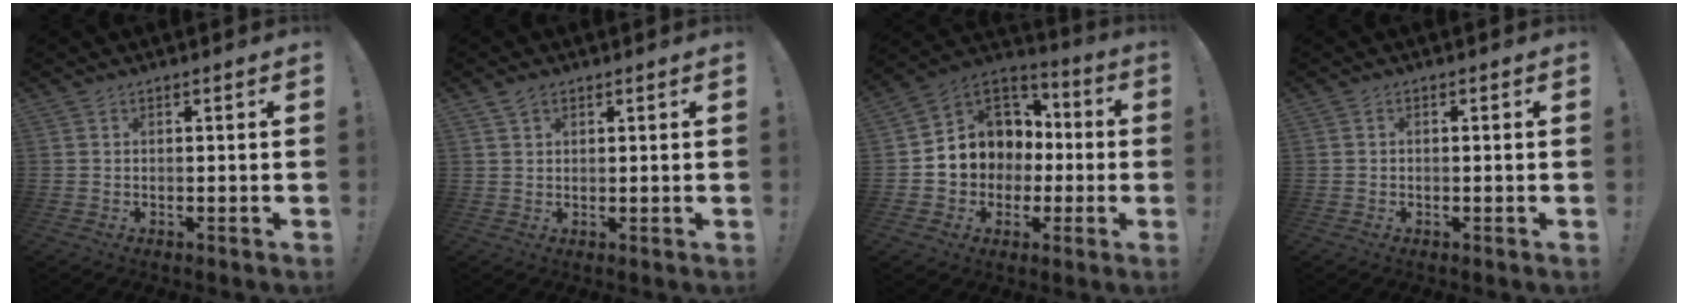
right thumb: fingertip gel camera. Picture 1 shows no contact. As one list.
[{"total": 2.5, "force": [1.8, 1.5, 0.9], "torque": [-0.005, -0.008, 0.032]}, {"total": 9.9, "force": [0.5, 9.5, 2.9], "torque": [-0.034, -0.009, 0.029]}, {"total": 0.5, "force": [-0.4, 0.2, 0.2], "torque": [-0.005, 0.001, -0.006]}]